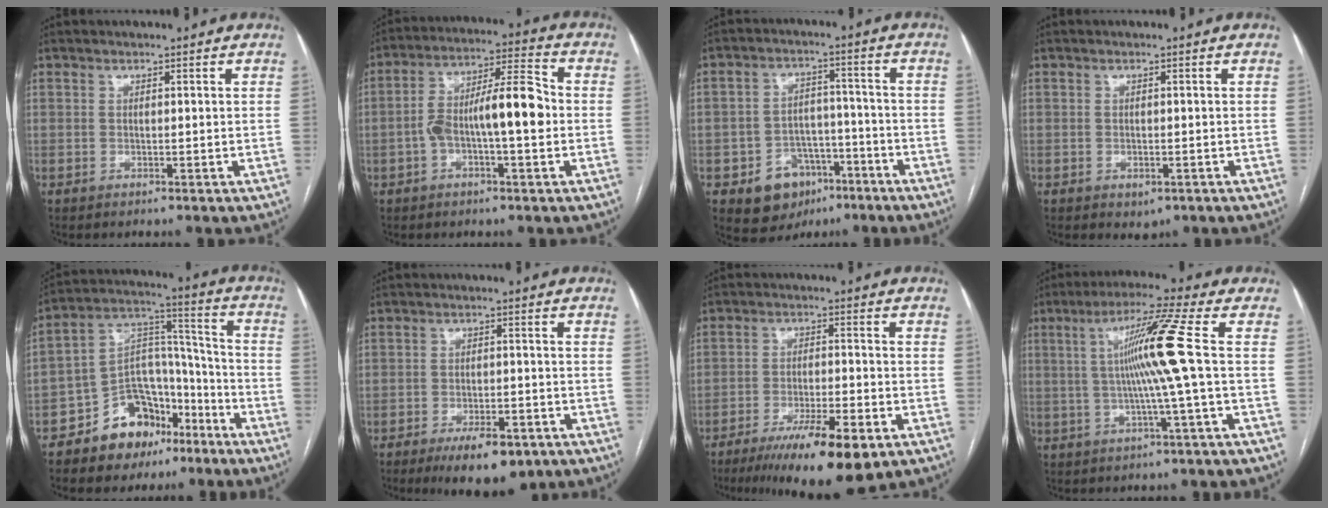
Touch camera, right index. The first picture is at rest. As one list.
[{"total": 11.6, "force": [-1.5, 2.6, 11.3], "torque": [-0.198, 0.033, -0.027]}, {"total": 8.7, "force": [-4.4, 6.7, 3.3], "torque": [-0.049, 0.023, -0.061]}, {"total": 1.8, "force": [-0.8, 1.2, 1.1], "torque": [-0.011, -0.001, -0.001]}, {"total": 14.1, "force": [-8.9, 8.9, 6.3], "torque": [-0.098, 0.061, -0.141]}, {"total": 8.5, "force": [-5.4, 3.3, 5.7], "torque": [-0.080, -0.005, -0.078]}, {"total": 13.5, "force": [-8.3, 2.3, 10.4], "torque": [-0.157, -0.022, -0.130]}, {"total": 10.2, "force": [0.6, -2.2, 9.9], "torque": [-0.174, 0.008, 0.014]}]